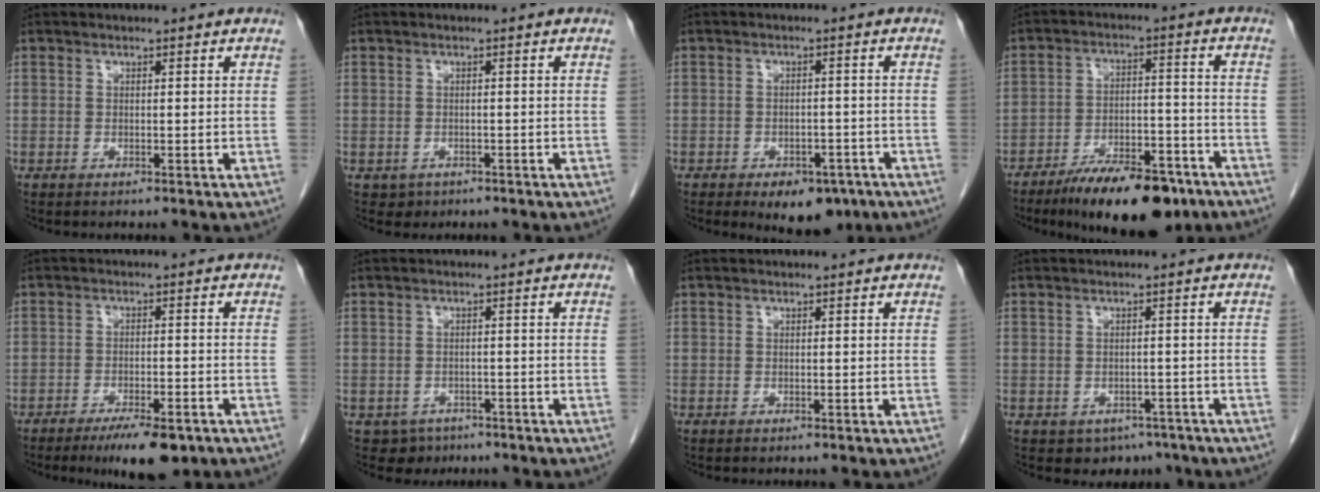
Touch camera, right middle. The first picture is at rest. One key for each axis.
{"total": 3.2, "fx": -1.8, "fy": 2.6, "fz": 0.6, "tx": -0.010, "ty": 0.006, "tz": -0.018}
{"total": 7.5, "fx": -4.9, "fy": 3.8, "fz": 4.1, "tx": -0.046, "ty": 0.003, "tz": -0.065}
{"total": 14.5, "fx": -10.6, "fy": 4.4, "fz": 8.8, "tx": -0.128, "ty": 0.004, "tz": -0.171}
{"total": 7.8, "fx": -5.4, "fy": 2.1, "fz": 5.3, "tx": -0.079, "ty": -0.009, "tz": -0.081}
{"total": 3.3, "fx": -2.1, "fy": 2.5, "fz": 0.2, "tx": -0.005, "ty": 0.009, "tz": -0.026}
{"total": 0.0}
{"total": 4.1, "fx": -2.7, "fy": 2.9, "fz": 1.0, "tx": -0.004, "ty": 0.006, "tz": -0.031}